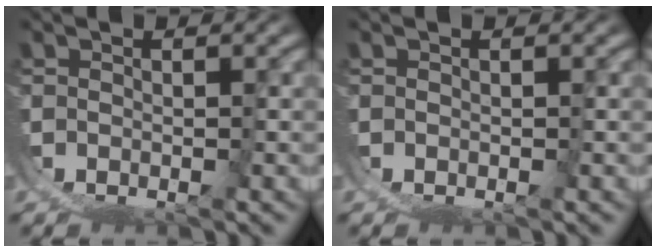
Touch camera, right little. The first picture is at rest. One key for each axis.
{"total": 0.0}